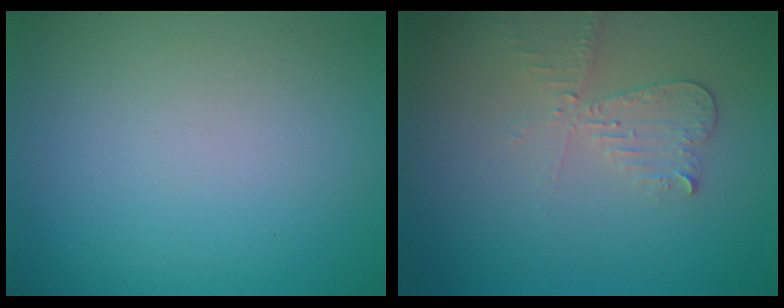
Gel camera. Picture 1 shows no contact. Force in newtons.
{"total": 2.6, "press": 2.5, "slide": 0.6}